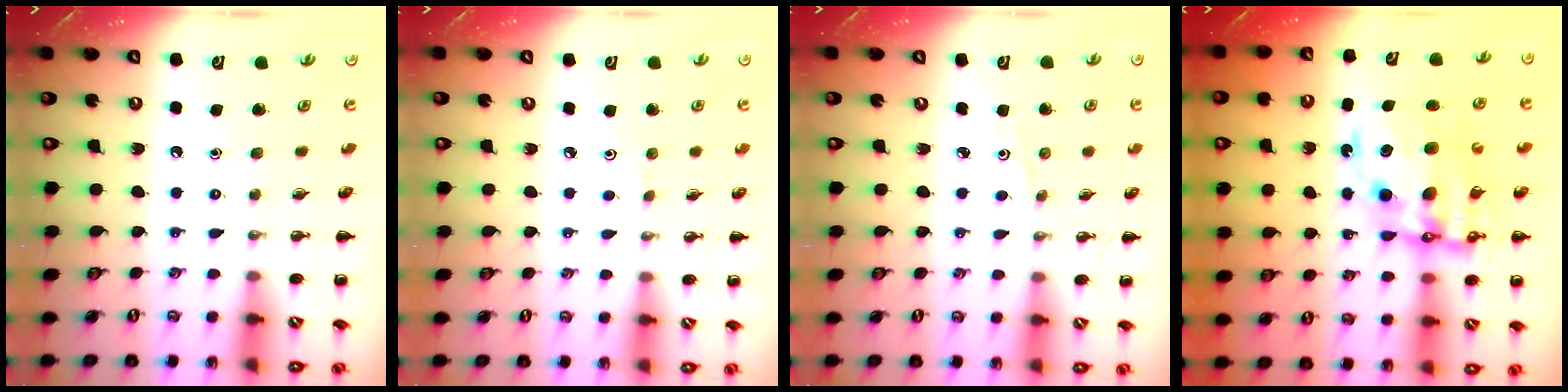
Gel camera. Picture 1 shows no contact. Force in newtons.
{"total": 2.9, "press": 2.7, "slide": 0.9}
{"total": 1.7, "press": 1.6, "slide": 0.6}
{"total": 16.1, "press": 15.7, "slide": 3.6}